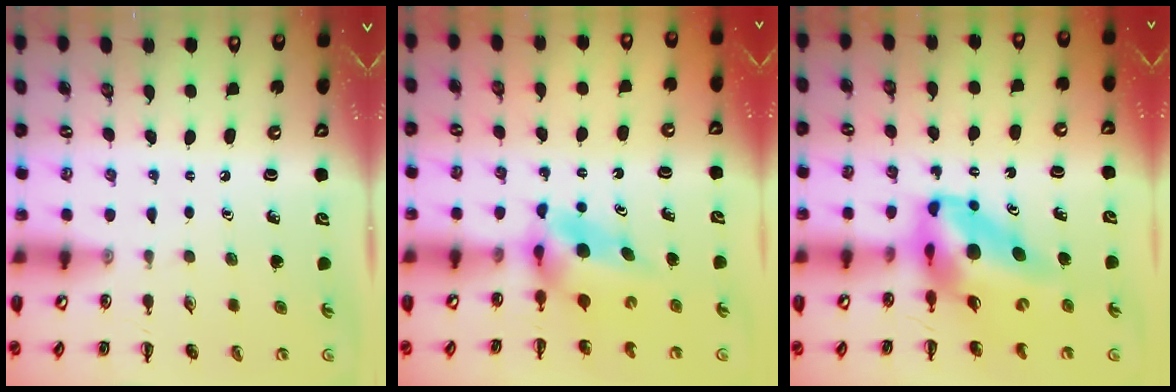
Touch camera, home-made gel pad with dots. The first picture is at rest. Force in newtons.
{"total": 5.5, "press": 5.5, "slide": 0.6}
{"total": 11.4, "press": 10.8, "slide": 3.9}